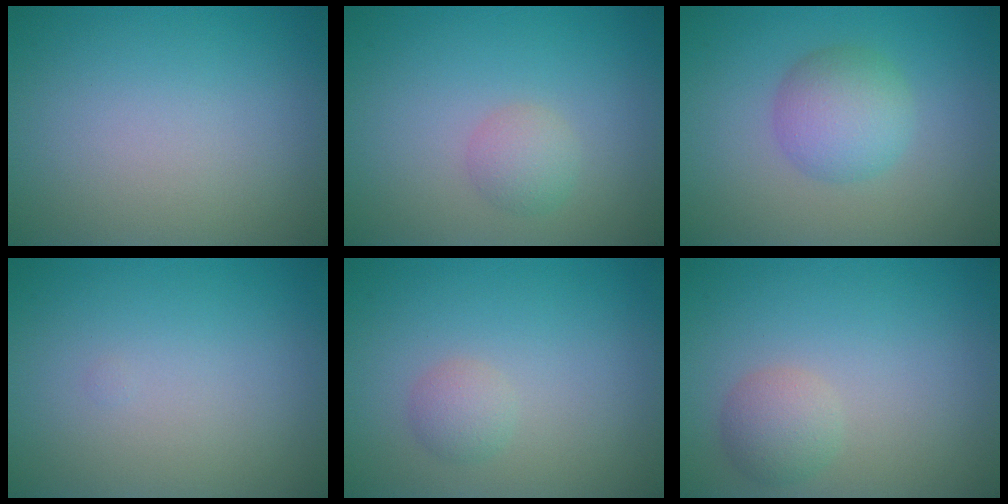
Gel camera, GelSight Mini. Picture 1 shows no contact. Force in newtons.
{"total": 1.8, "press": 1.8, "slide": 0.0}
{"total": 3.9, "press": 3.9, "slide": 0.1}
{"total": 0.0}
{"total": 1.4, "press": 1.4, "slide": 0.1}
{"total": 2.2, "press": 2.2, "slide": 0.1}